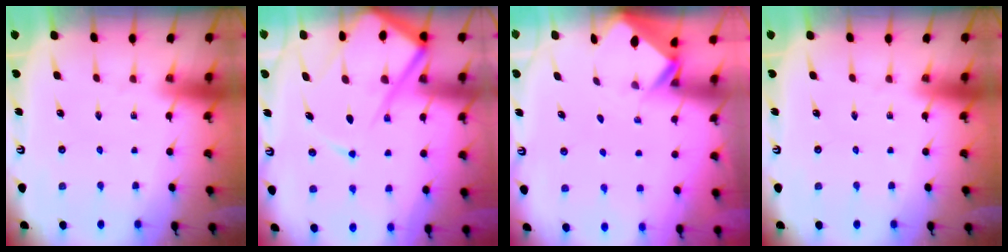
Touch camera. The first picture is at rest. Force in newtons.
{"total": 17.1, "press": 17.0, "slide": 1.8}
{"total": 2.6, "press": 2.6, "slide": 0.2}
{"total": 0.0}